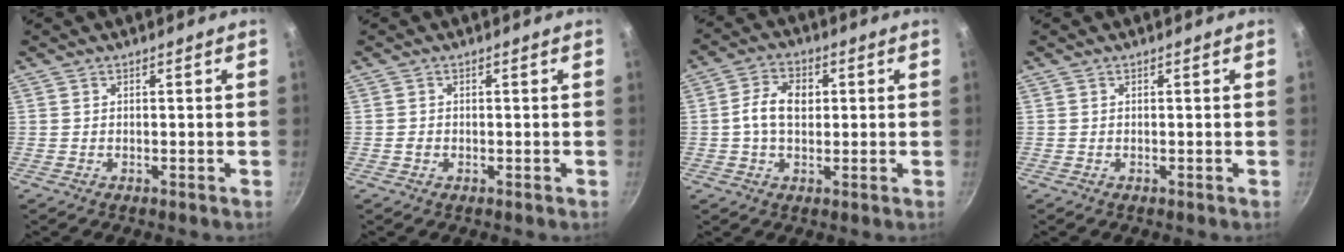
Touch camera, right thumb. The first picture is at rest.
{"total": 1.0, "force": [-0.2, 0.7, 0.5], "torque": [-0.009, 0.001, -0.004]}
{"total": 7.3, "force": [0.6, 4.8, 5.4], "torque": [-0.090, 0.014, 0.006]}
{"total": 0.0}